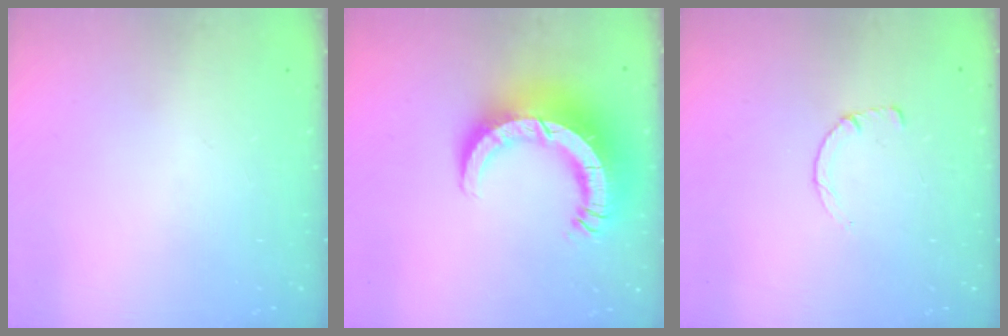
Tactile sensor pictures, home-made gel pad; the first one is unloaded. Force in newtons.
{"total": 15.0, "press": 14.9, "slide": 1.6}
{"total": 2.6, "press": 2.5, "slide": 0.3}